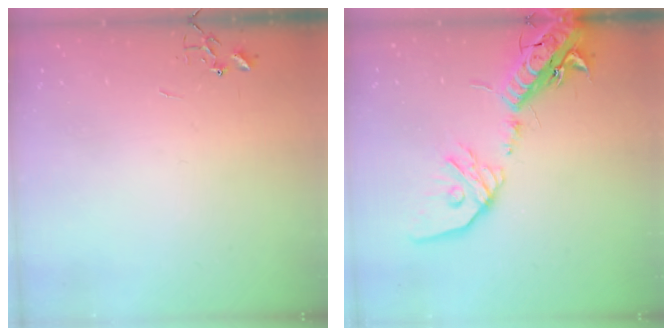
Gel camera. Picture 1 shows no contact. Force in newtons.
{"total": 21.0, "press": 20.6, "slide": 4.1}